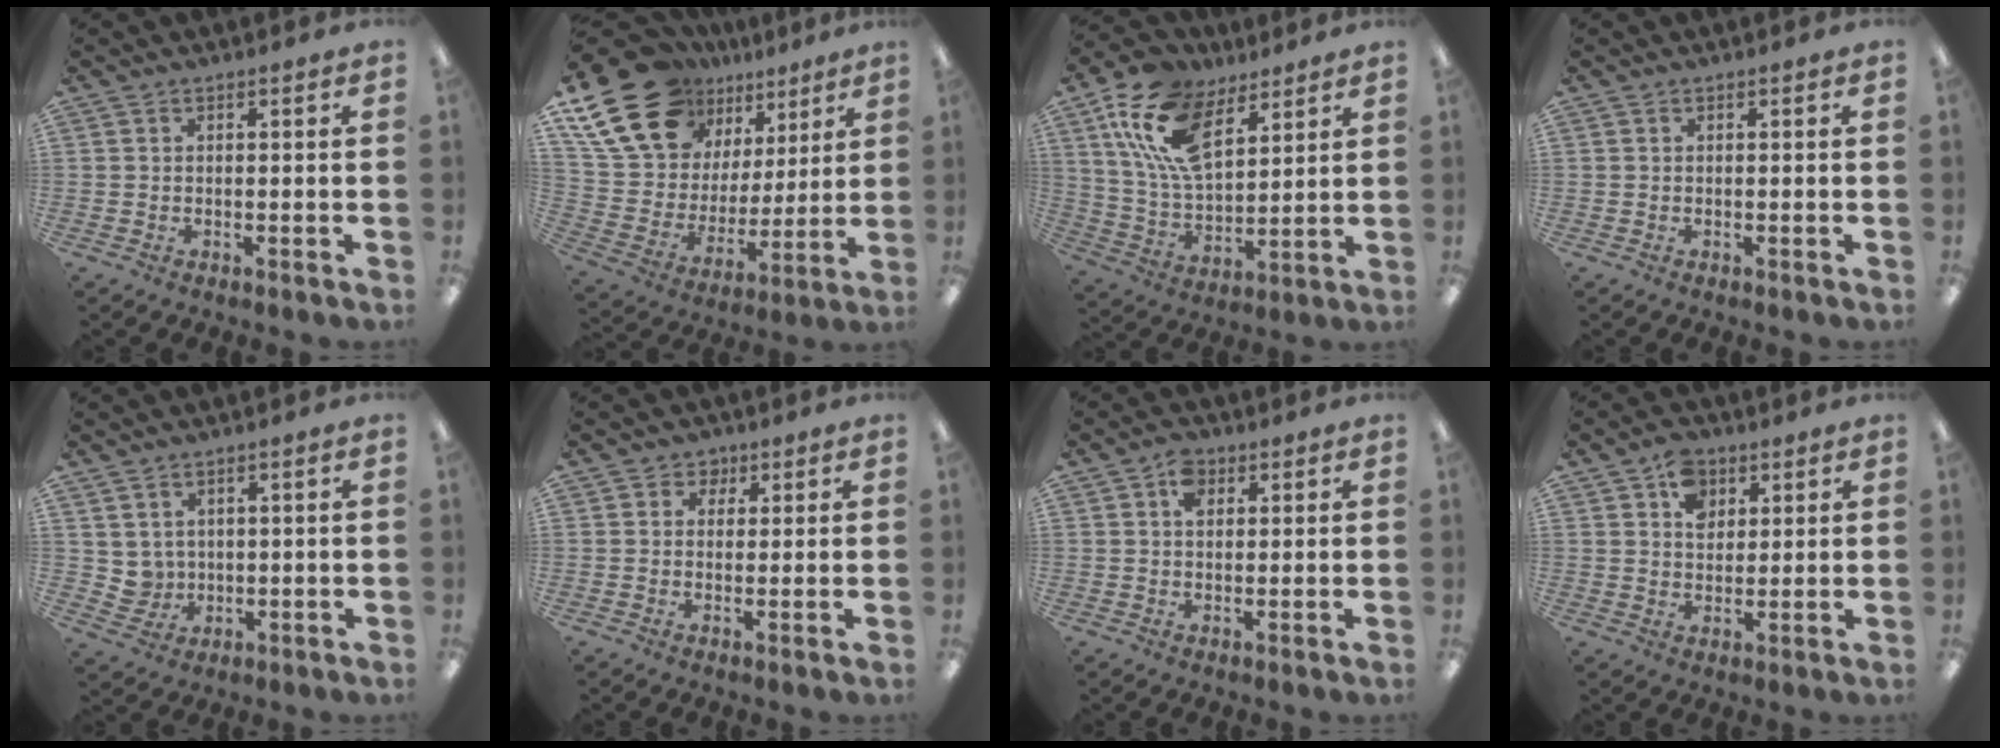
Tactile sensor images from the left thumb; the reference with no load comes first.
{"total": 22.9, "force": [15.2, 13.7, 10.2], "torque": [-0.202, -0.087, 0.289]}
{"total": 18.2, "force": [9.3, 9.9, 12.1], "torque": [-0.251, -0.021, 0.168]}
{"total": 0.0}
{"total": 4.2, "force": [2.3, 3.5, 0.0], "torque": [-0.009, -0.008, 0.044]}
{"total": 3.0, "force": [1.5, 2.6, 0.5], "torque": [-0.002, -0.003, 0.023]}
{"total": 4.5, "force": [1.9, 3.1, 2.6], "torque": [-0.041, -0.001, 0.032]}
{"total": 7.1, "force": [3.6, 5.2, 3.2], "torque": [-0.046, 0.000, 0.064]}